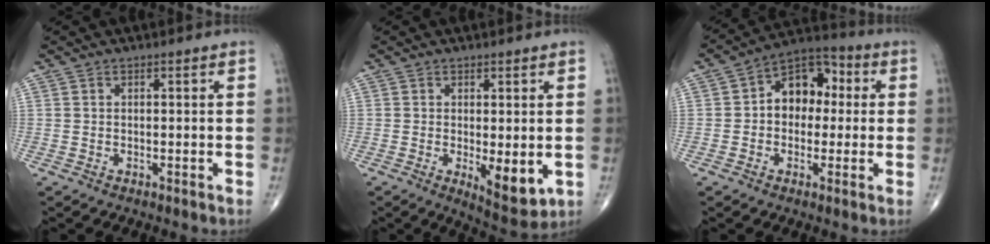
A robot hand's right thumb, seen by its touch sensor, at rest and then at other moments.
{"total": 7.1, "force": [-1.2, 2.7, 6.5], "torque": [-0.085, -0.020, -0.008]}
{"total": 11.1, "force": [1.1, 8.0, 7.7], "torque": [-0.075, 0.033, 0.001]}